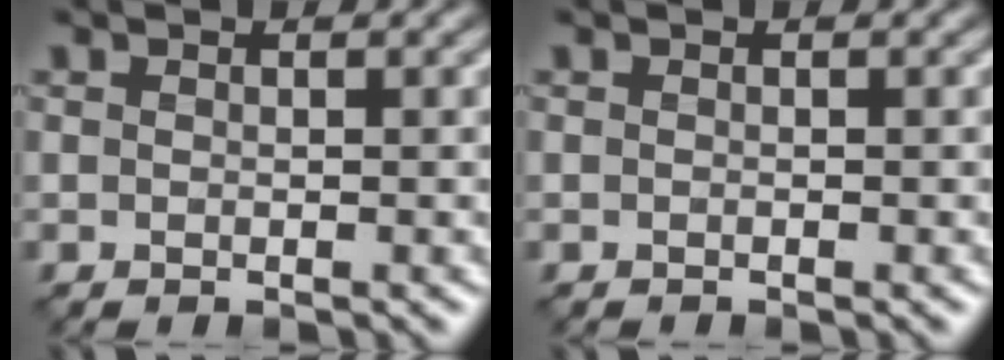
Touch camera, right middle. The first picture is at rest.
{"total": 0.0}